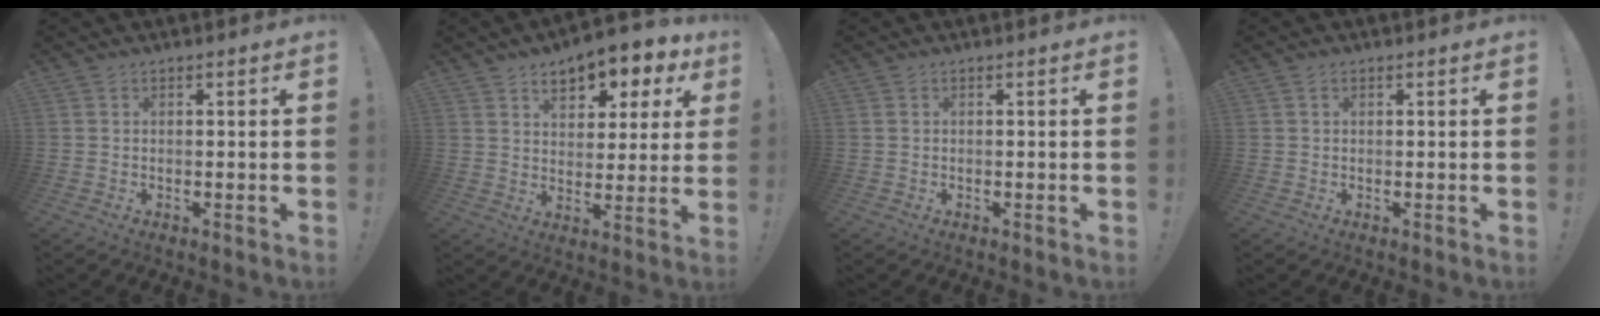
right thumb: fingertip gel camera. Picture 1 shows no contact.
{"total": 9.5, "force": [5.4, 5.5, 5.6], "torque": [-0.071, -0.035, 0.093]}
{"total": 0.0}
{"total": 0.8, "force": [0.5, 0.6, 0.3], "torque": [-0.001, 0.000, 0.008]}